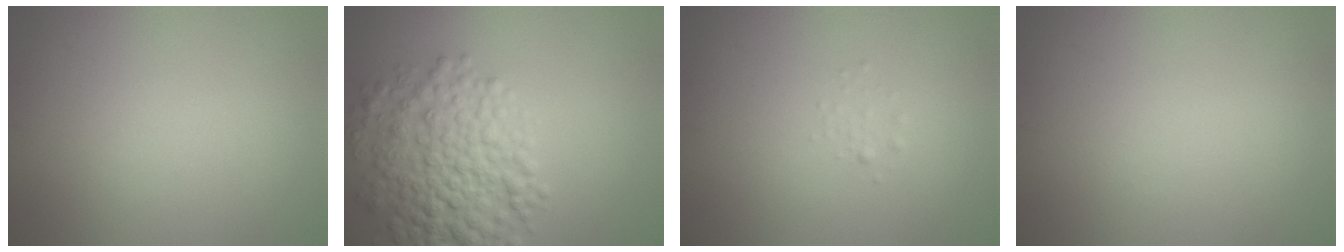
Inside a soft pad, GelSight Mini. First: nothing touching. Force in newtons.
{"total": 7.3, "press": 7.3, "slide": 0.1}
{"total": 0.7, "press": 0.7, "slide": 0.0}
{"total": 0.0}